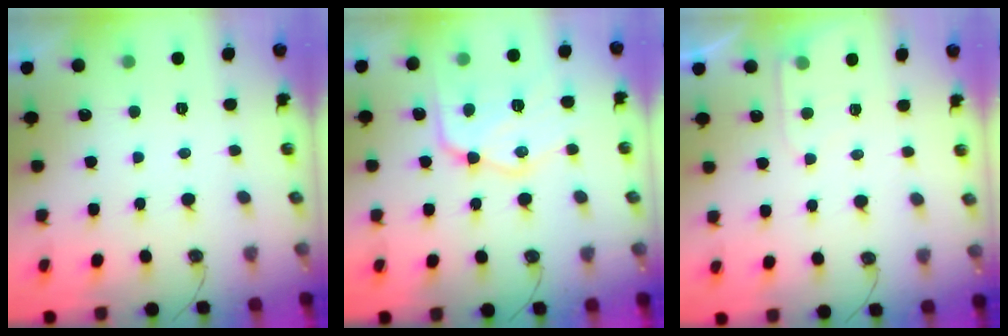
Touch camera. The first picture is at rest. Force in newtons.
{"total": 18.8, "press": 18.8, "slide": 1.7}
{"total": 5.2, "press": 5.1, "slide": 0.8}